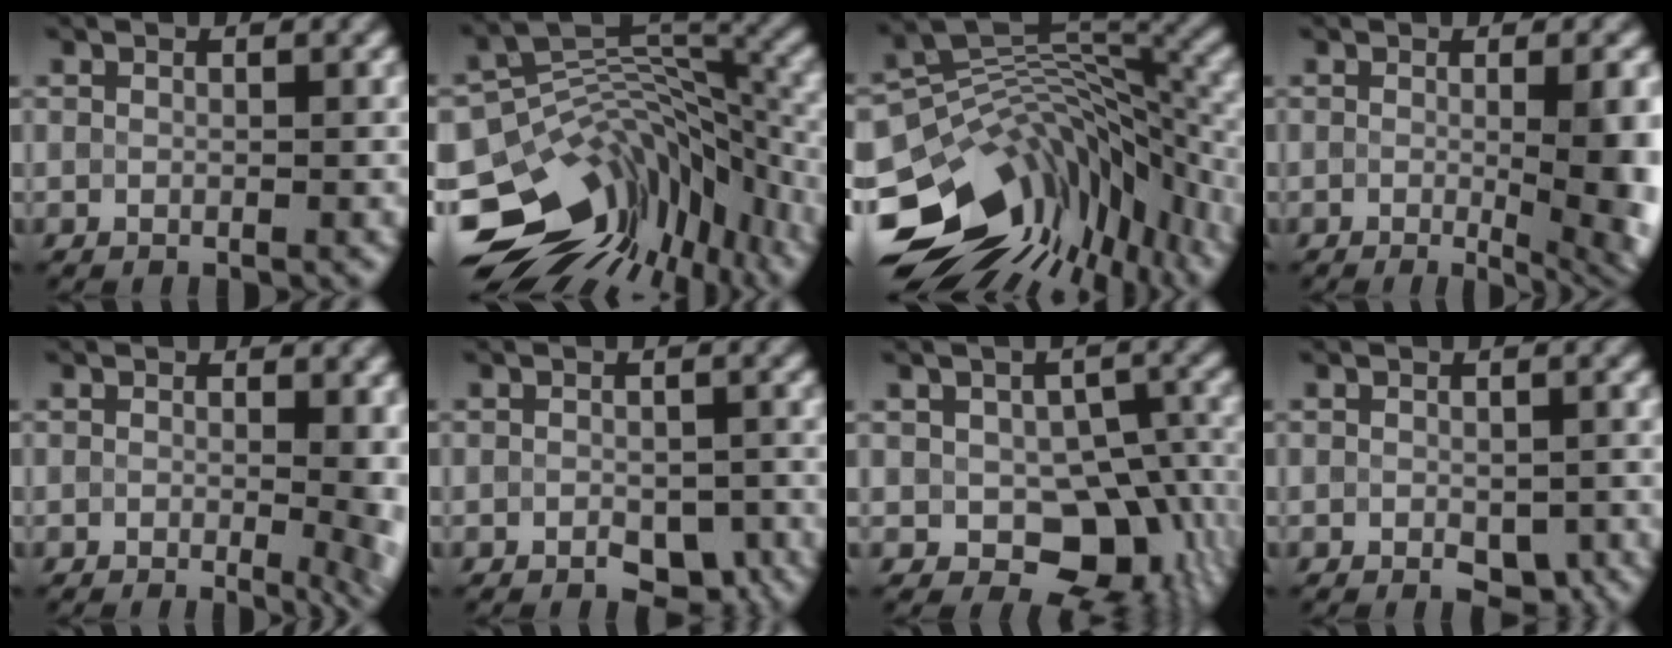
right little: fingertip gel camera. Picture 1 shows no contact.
{"total": 15.7, "force": [-8.9, 9.3, 8.9], "torque": [-0.179, 0.005, -0.119]}
{"total": 15.5, "force": [-7.2, 8.5, 10.8], "torque": [-0.207, 0.008, -0.093]}
{"total": 5.7, "force": [-0.5, 1.0, 5.6], "torque": [-0.067, -0.007, 0.010]}
{"total": 6.0, "force": [0.1, 2.4, 5.6], "torque": [-0.020, 0.007, 0.003]}
{"total": 2.5, "force": [-1.9, 0.9, 1.4], "torque": [-0.022, 0.000, -0.015]}
{"total": 8.4, "force": [-2.4, 5.4, 5.9], "torque": [-0.082, -0.015, -0.018]}
{"total": 2.3, "force": [-1.5, 0.7, 1.6], "torque": [-0.027, -0.008, -0.005]}